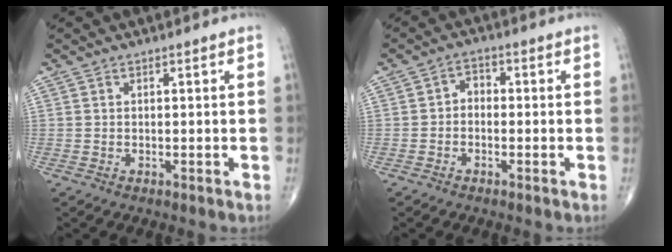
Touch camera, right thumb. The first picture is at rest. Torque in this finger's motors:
{"motor_torque": [-0.15, 0.02, 0.25, -0.03, 0.06]}